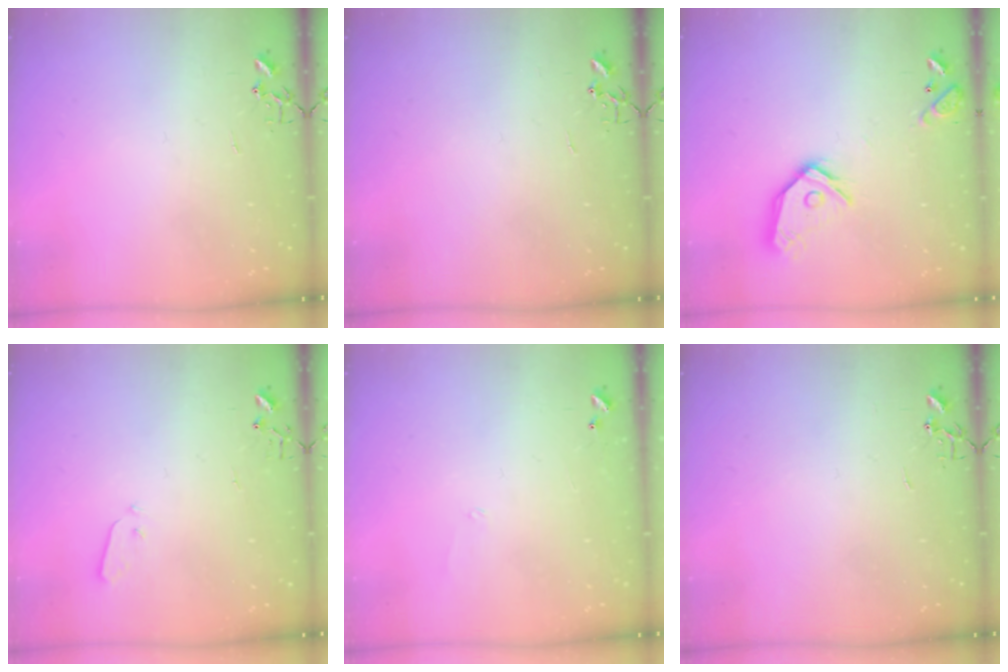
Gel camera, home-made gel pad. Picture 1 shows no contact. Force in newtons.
{"total": 0.0}
{"total": 14.7, "press": 14.6, "slide": 2.0}
{"total": 3.2, "press": 3.2, "slide": 0.1}
{"total": 5.6, "press": 5.6, "slide": 0.4}
{"total": 0.0}